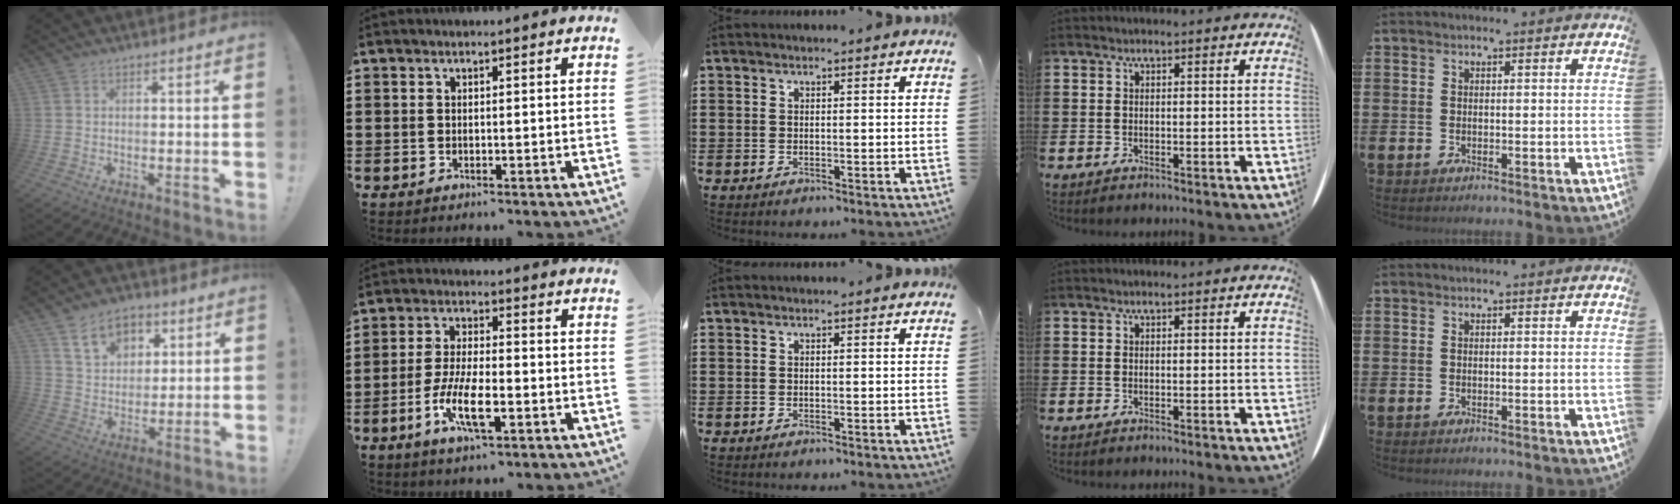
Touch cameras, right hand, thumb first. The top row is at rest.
{"thumb": {"total": 11.5, "force": [6.0, 8.1, 5.4], "torque": [-0.081, -0.023, 0.115]}, "index": {"total": 8.5, "force": [-3.3, 2.7, 7.4], "torque": [-0.165, -0.014, -0.064]}}